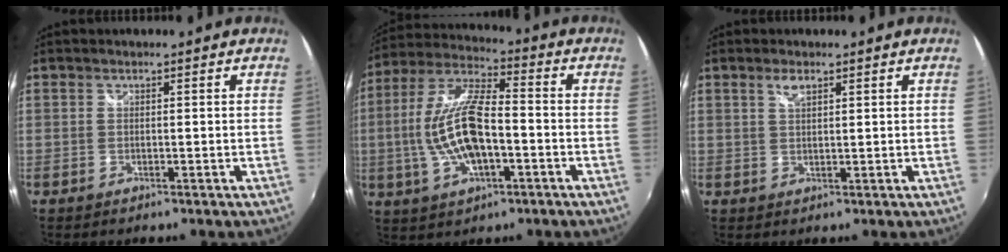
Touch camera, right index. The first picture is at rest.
{"total": 14.2, "force": [-2.9, 6.5, 12.3], "torque": [-0.250, 0.009, -0.055]}
{"total": 2.3, "force": [1.4, 0.9, 1.5], "torque": [-0.027, 0.003, 0.025]}